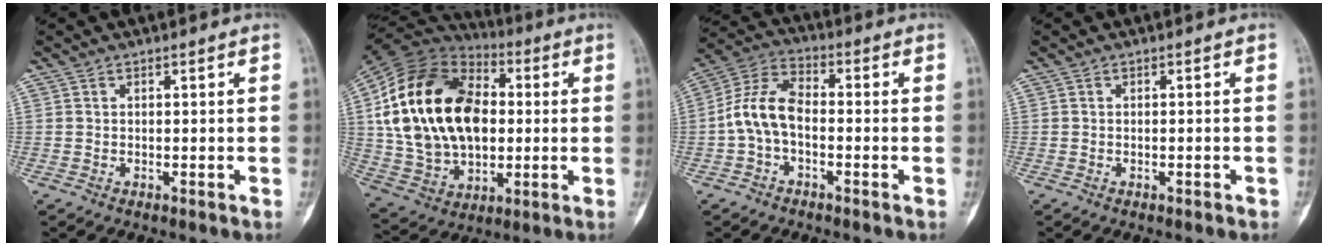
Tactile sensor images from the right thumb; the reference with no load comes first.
{"total": 27.7, "force": [3.1, 18.0, 20.8], "torque": [-0.383, 0.008, 0.059]}
{"total": 8.9, "force": [-1.5, 5.2, 7.1], "torque": [-0.139, 0.033, -0.041]}
{"total": 0.8, "force": [-0.5, 0.2, 0.6], "torque": [-0.013, 0.003, -0.003]}